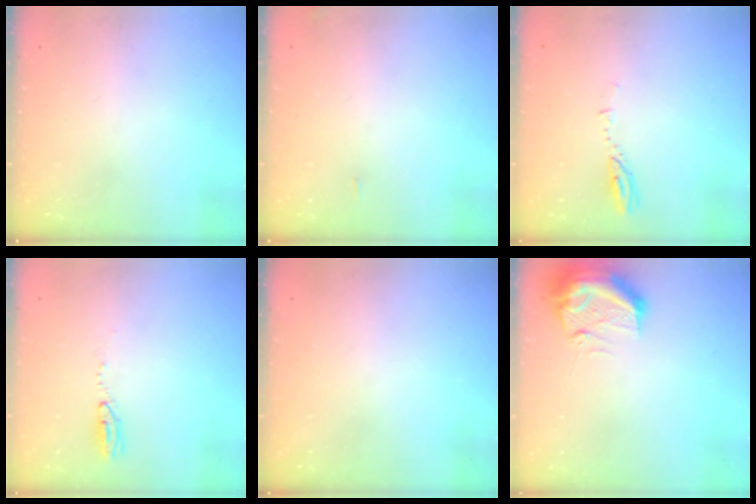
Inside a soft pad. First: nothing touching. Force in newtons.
{"total": 4.8, "press": 4.5, "slide": 1.5}
{"total": 3.3, "press": 3.3, "slide": 0.3}
{"total": 3.7, "press": 2.8, "slide": 2.4}
{"total": 0.0}
{"total": 14.3, "press": 12.3, "slide": 7.3}